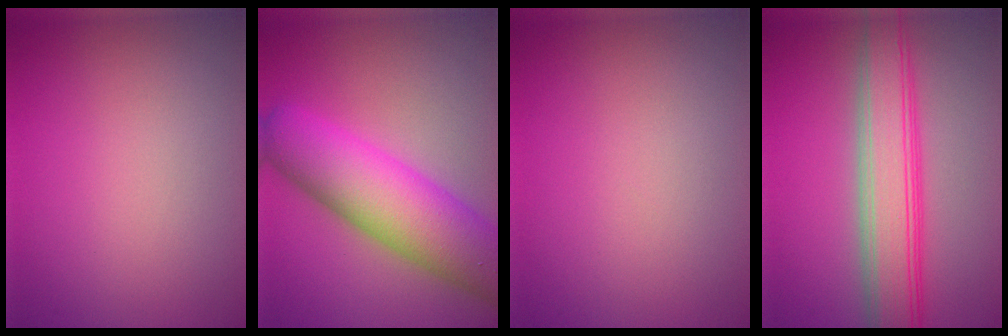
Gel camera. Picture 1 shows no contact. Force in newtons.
{"total": 10.8, "press": 10.7, "slide": 0.4}
{"total": 0.0}
{"total": 6.1, "press": 6.1, "slide": 0.4}